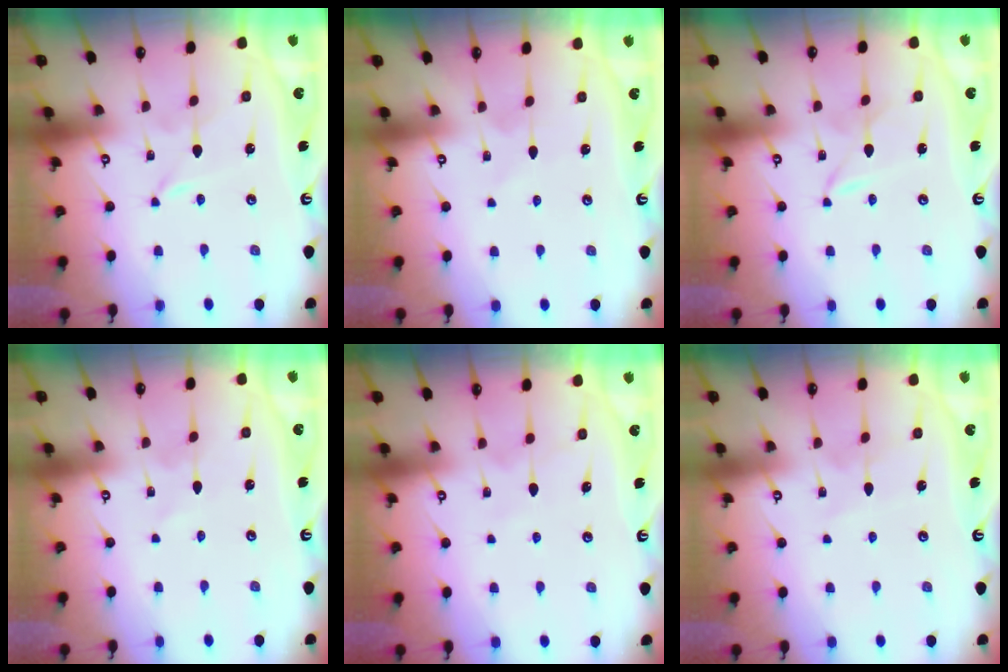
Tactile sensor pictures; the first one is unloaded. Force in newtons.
{"total": 2.7, "press": 2.7, "slide": 0.3}
{"total": 1.7, "press": 1.7, "slide": 0.0}
{"total": 0.6, "press": 0.6, "slide": 0.1}
{"total": 4.8, "press": 4.8, "slide": 0.5}
{"total": 5.8, "press": 5.7, "slide": 0.4}